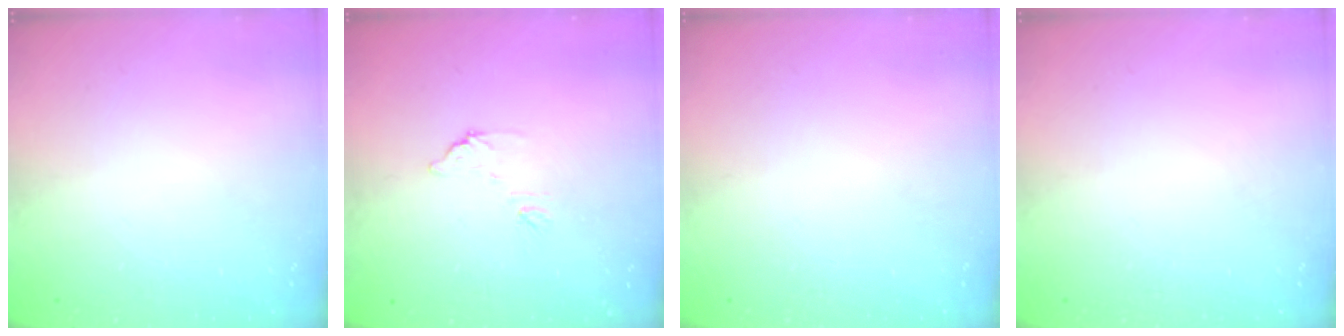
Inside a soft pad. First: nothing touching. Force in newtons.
{"total": 6.6, "press": 6.6, "slide": 0.4}
{"total": 0.0}
{"total": 0.0}